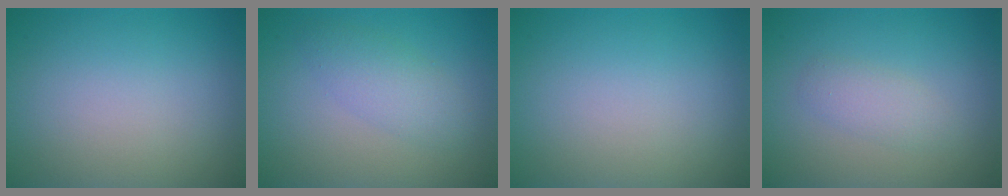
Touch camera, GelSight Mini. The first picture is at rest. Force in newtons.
{"total": 2.6, "press": 2.6, "slide": 0.1}
{"total": 0.0}
{"total": 2.4, "press": 2.4, "slide": 0.2}